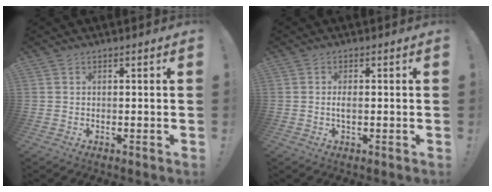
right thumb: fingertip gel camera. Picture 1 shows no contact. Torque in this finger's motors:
{"motor_torque": [0.43, 0.37, 0.25, -0.26, 0.09]}